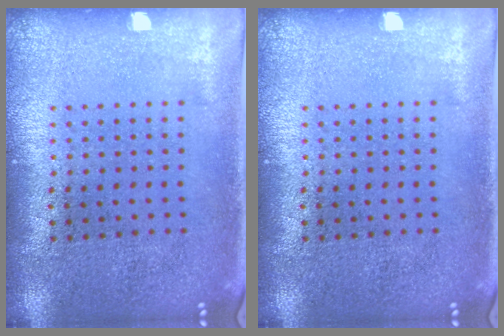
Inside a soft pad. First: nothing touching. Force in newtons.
{"total": 0.0}